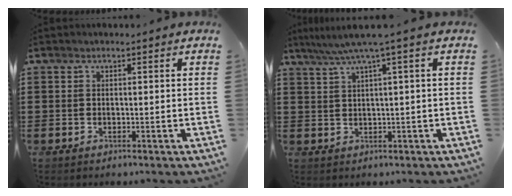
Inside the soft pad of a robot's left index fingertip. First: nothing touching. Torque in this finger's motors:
{"motor_torque": [0.83, -0.72, 0.10, 0.13]}